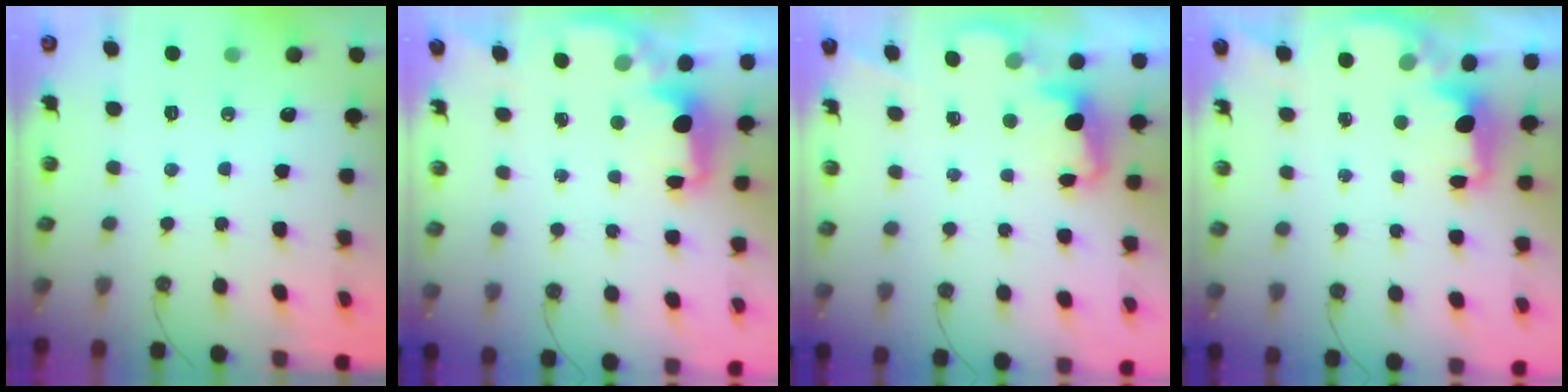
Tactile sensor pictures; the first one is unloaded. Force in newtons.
{"total": 2.2, "press": 2.1, "slide": 0.8}
{"total": 2.4, "press": 2.4, "slide": 0.5}
{"total": 1.8, "press": 1.7, "slide": 0.5}